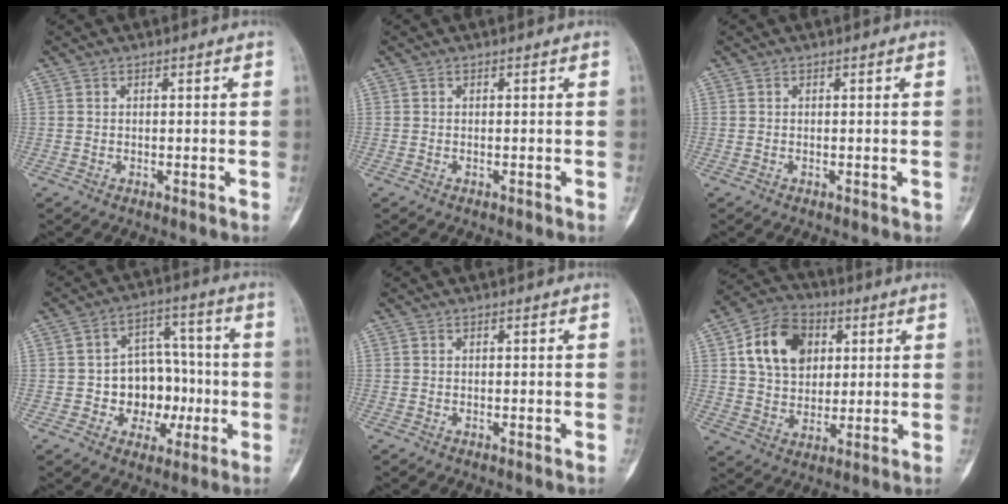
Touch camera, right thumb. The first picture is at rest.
{"total": 0.0}
{"total": 0.0}
{"total": 11.4, "force": [-1.9, 9.3, 6.3], "torque": [-0.030, 0.040, -0.024]}
{"total": 0.0}
{"total": 13.8, "force": [4.0, 10.3, 8.3], "torque": [-0.113, 0.000, 0.066]}